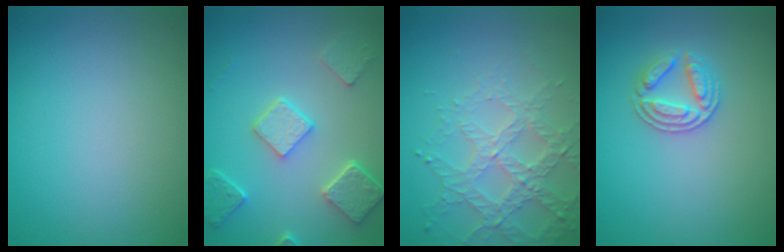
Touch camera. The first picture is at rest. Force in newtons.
{"total": 4.8, "press": 3.9, "slide": 2.9}
{"total": 3.9, "press": 3.7, "slide": 1.3}
{"total": 2.8, "press": 2.7, "slide": 0.6}